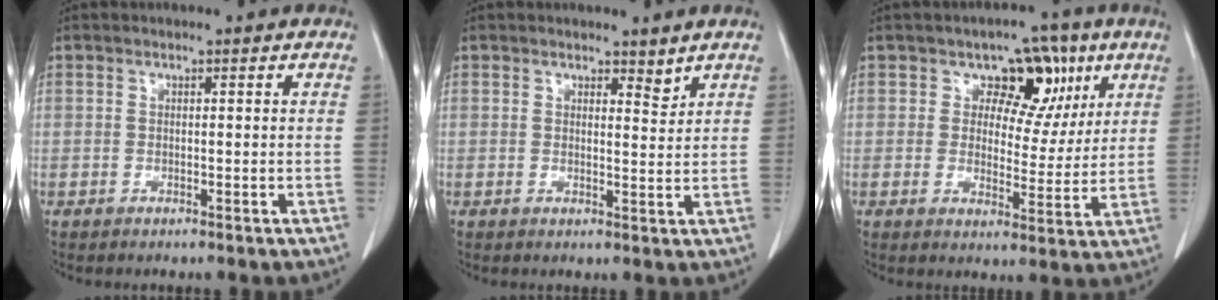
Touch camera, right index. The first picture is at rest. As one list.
[{"total": 2.0, "force": [1.8, 0.7, 0.7], "torque": [-0.007, -0.010, 0.026]}, {"total": 8.2, "force": [3.9, 5.8, 4.4], "torque": [-0.034, 0.011, 0.053]}]